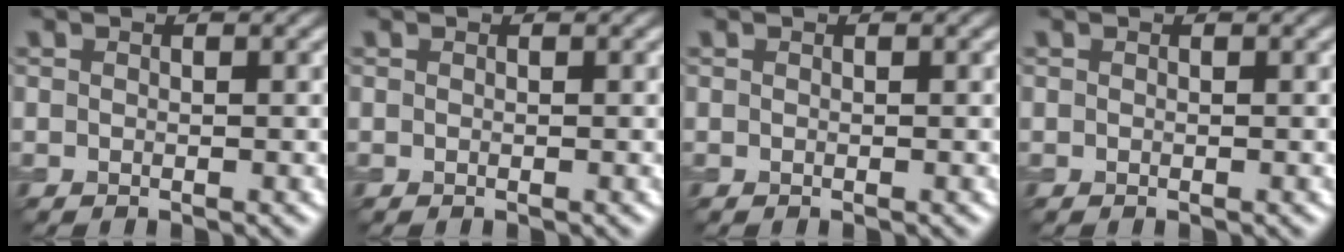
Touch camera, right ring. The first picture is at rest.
{"total": 0.0}
{"total": 0.0}
{"total": 0.0}